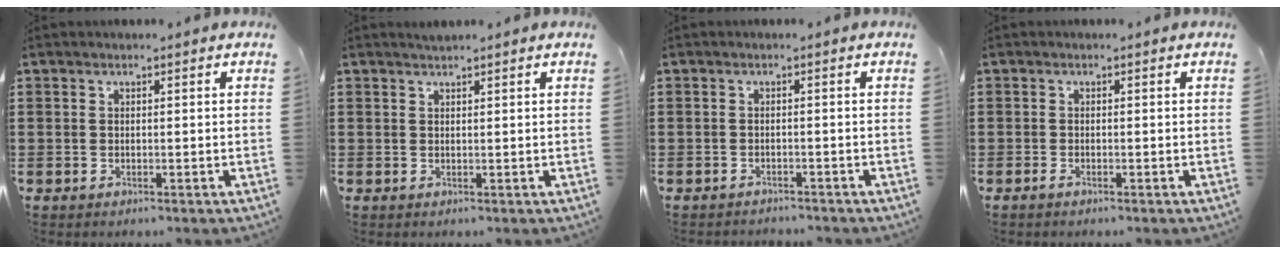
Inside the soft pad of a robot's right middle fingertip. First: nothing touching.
{"total": 0.8, "force": [0.8, 0.1, 0.1], "torque": [-0.002, 0.000, 0.016]}
{"total": 1.1, "force": [-1.1, 0.1, 0.0], "torque": [-0.004, 0.003, -0.024]}
{"total": 0.6, "force": [-0.4, 0.1, 0.5], "torque": [-0.011, -0.004, -0.007]}